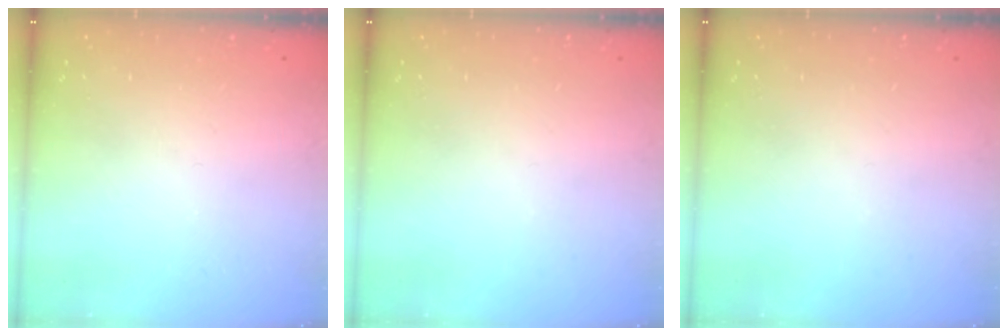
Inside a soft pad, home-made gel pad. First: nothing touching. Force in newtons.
{"total": 0.0}
{"total": 0.0}